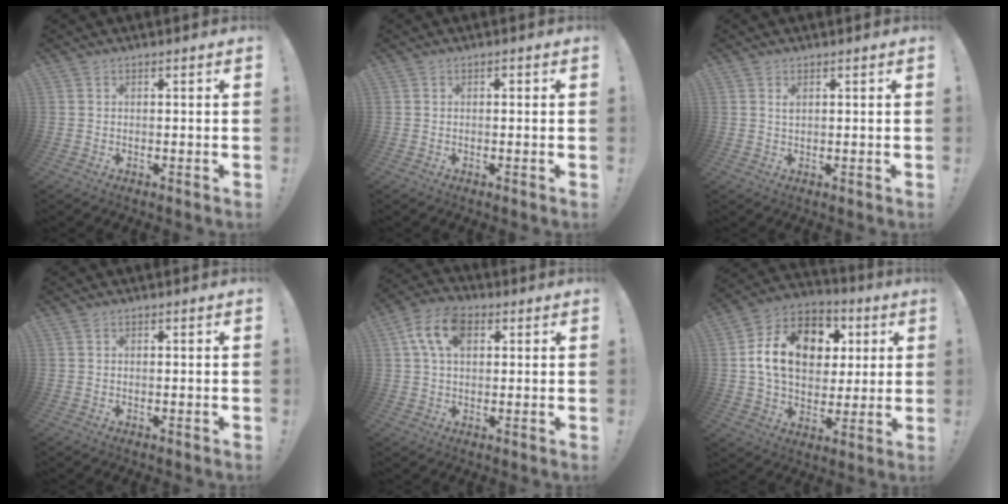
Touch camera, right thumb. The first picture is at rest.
{"total": 0.6, "force": [-0.5, 0.4, 0.1], "torque": [-0.005, 0.005, -0.008]}
{"total": 1.1, "force": [0.5, 0.5, 0.9], "torque": [-0.018, -0.001, 0.010]}
{"total": 0.0}
{"total": 10.7, "force": [3.7, 6.7, 7.4], "torque": [-0.146, 0.010, 0.073]}
{"total": 18.8, "force": [4.8, 13.7, 11.9], "torque": [-0.170, -0.005, 0.094]}